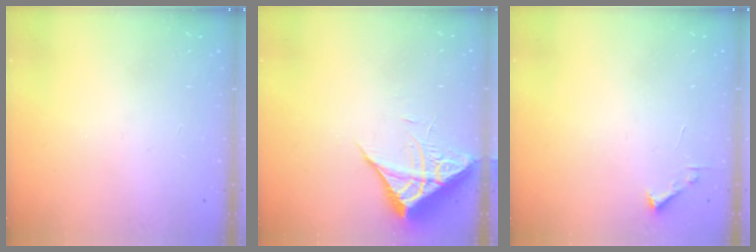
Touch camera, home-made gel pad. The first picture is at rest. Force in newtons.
{"total": 7.3, "press": 7.2, "slide": 0.3}
{"total": 1.7, "press": 1.7, "slide": 0.2}